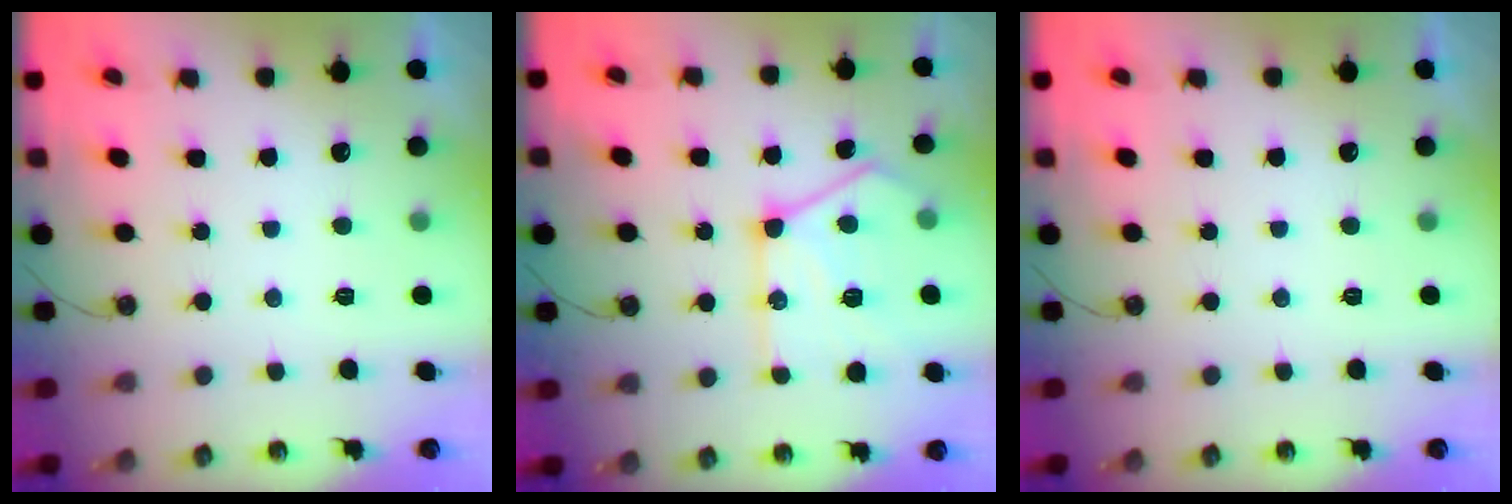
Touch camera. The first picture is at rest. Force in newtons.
{"total": 18.7, "press": 18.7, "slide": 0.9}
{"total": 0.0}